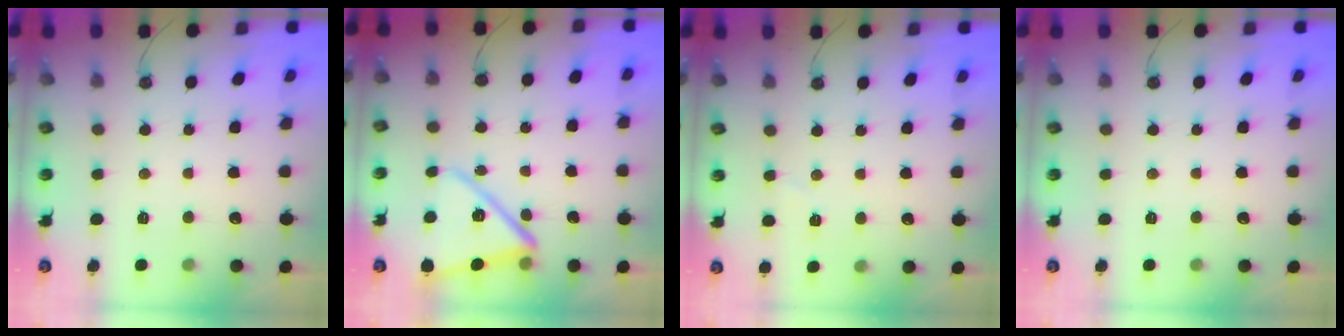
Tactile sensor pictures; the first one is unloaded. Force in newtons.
{"total": 14.5, "press": 14.5, "slide": 1.2}
{"total": 3.8, "press": 2.7, "slide": 2.7}
{"total": 0.0}